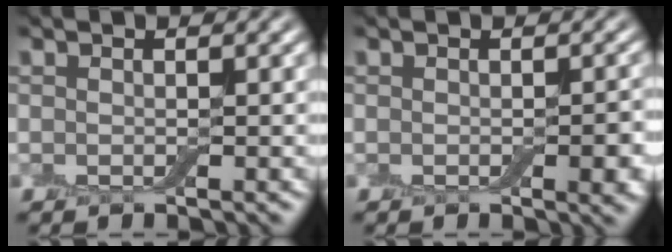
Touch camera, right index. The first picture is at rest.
{"total": 2.0, "force": [-0.4, 0.5, 1.9], "torque": [-0.022, 0.000, -0.004]}